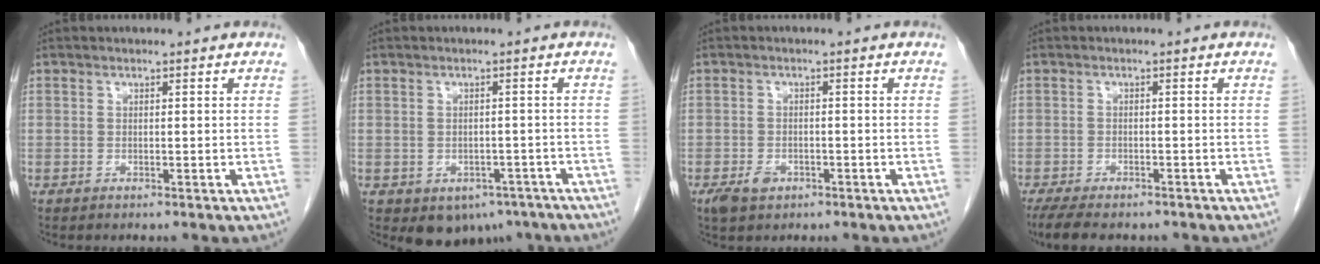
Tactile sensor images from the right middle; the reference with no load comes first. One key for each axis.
{"total": 5.9, "fx": -3.7, "fy": 4.1, "fz": 2.2, "tx": -0.014, "ty": 0.007, "tz": -0.040}
{"total": 3.0, "fx": -1.7, "fy": 1.9, "fz": 1.7, "tx": -0.034, "ty": -0.001, "tz": -0.021}
{"total": 8.9, "fx": -7.2, "fy": 2.9, "fz": 4.2, "tx": -0.068, "ty": -0.011, "tz": -0.105}